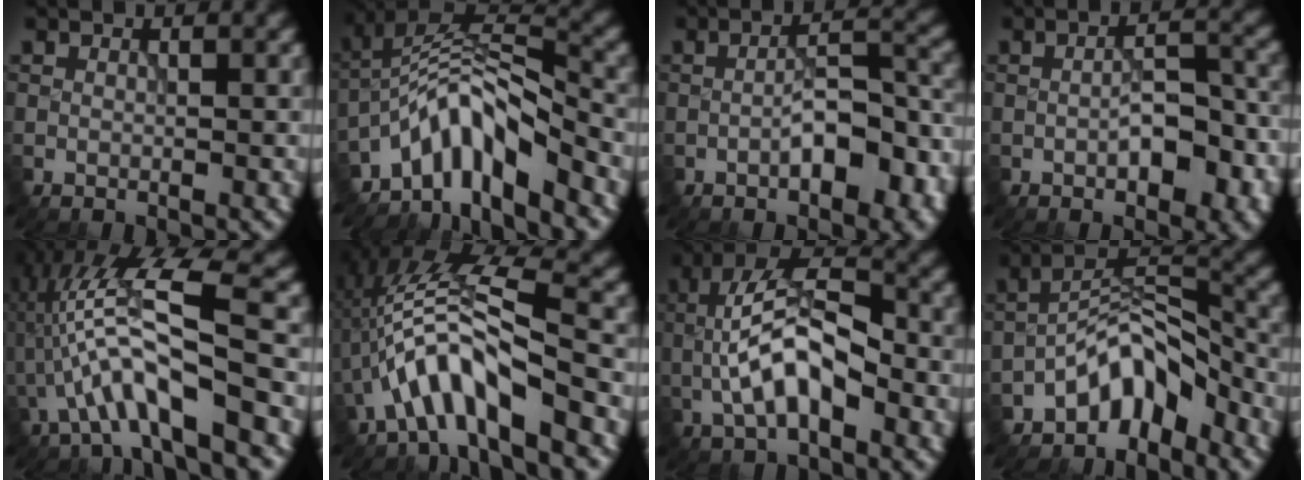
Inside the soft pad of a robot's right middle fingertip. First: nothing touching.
{"total": 7.2, "force": [-4.9, 2.2, 4.7], "torque": [-0.067, 0.011, -0.100]}
{"total": 6.3, "force": [-2.3, 2.4, 5.3], "torque": [-0.079, 0.010, -0.037]}
{"total": 4.8, "force": [-1.5, 2.1, 4.1], "torque": [-0.066, 0.005, -0.023]}
{"total": 8.3, "force": [-2.2, 1.7, 7.8], "torque": [-0.152, 0.022, -0.041]}
{"total": 7.1, "force": [-2.9, 1.9, 6.2], "torque": [-0.116, 0.020, -0.055]}
{"total": 7.5, "force": [-1.5, 3.3, 6.6], "torque": [-0.130, 0.019, -0.034]}
{"total": 5.4, "force": [-4.0, 2.3, 2.9], "torque": [-0.035, 0.017, -0.082]}